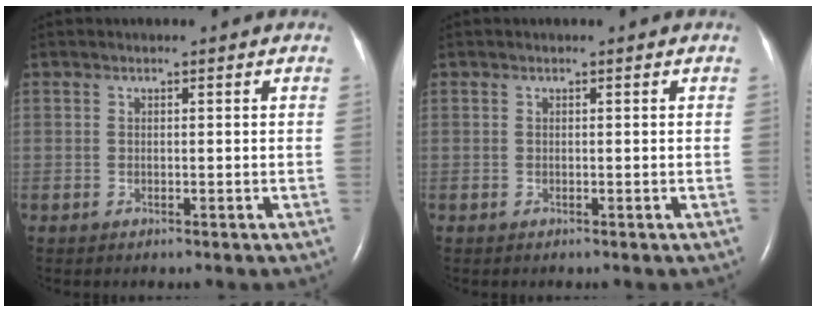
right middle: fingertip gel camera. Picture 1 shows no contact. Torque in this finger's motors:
{"motor_torque": [0.00, 0.00, 0.00, 0.00]}